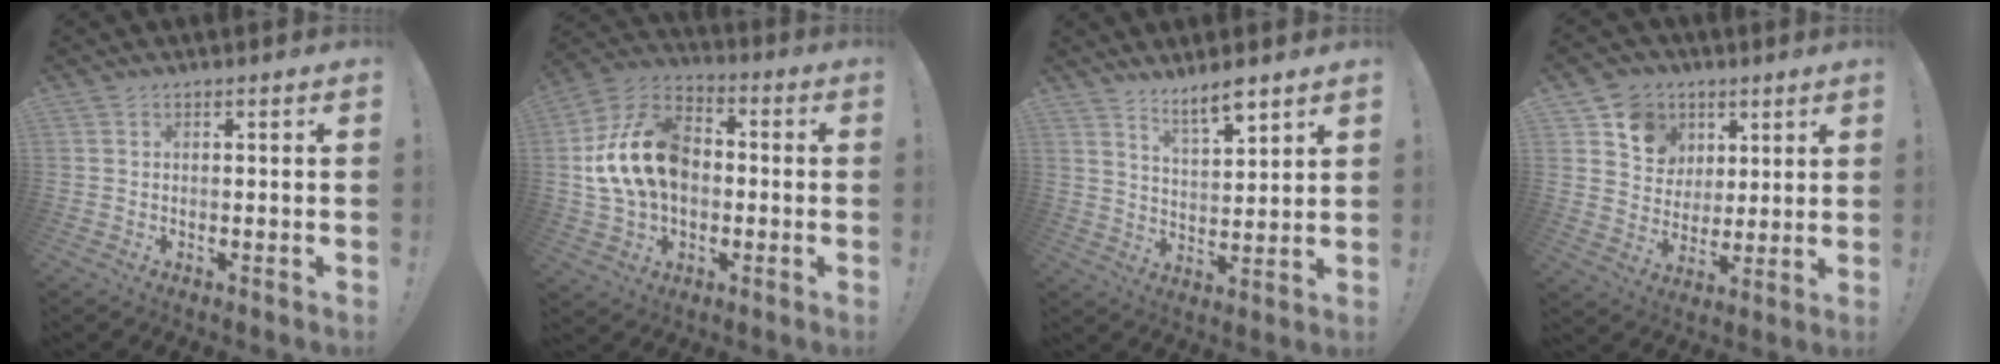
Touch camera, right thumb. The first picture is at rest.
{"total": 19.5, "force": [0.8, 14.1, 13.4], "torque": [-0.228, 0.013, 0.022]}
{"total": 7.8, "force": [6.4, 1.5, 4.2], "torque": [-0.063, -0.045, 0.111]}
{"total": 11.2, "force": [5.1, 9.6, 2.7], "torque": [-0.034, -0.029, 0.102]}